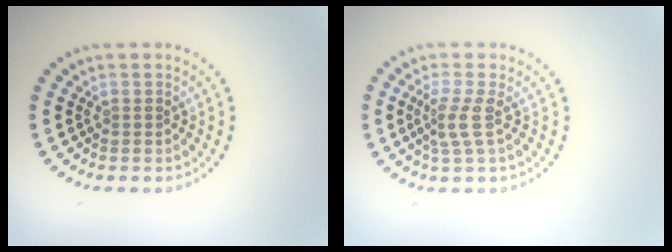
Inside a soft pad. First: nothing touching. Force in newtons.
{"total": 2.3, "press": 1.7, "slide": 1.6}